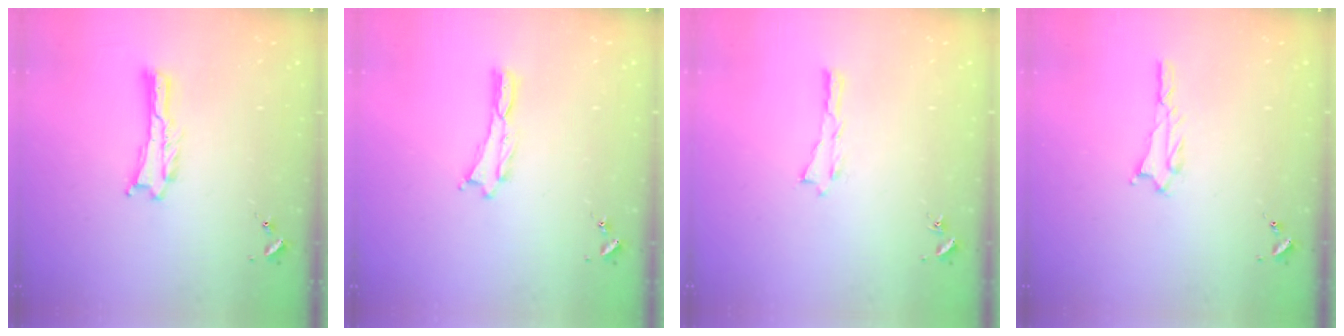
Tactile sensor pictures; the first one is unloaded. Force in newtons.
{"total": 0.0}
{"total": 0.0}
{"total": 1.8, "press": 1.8, "slide": 0.2}